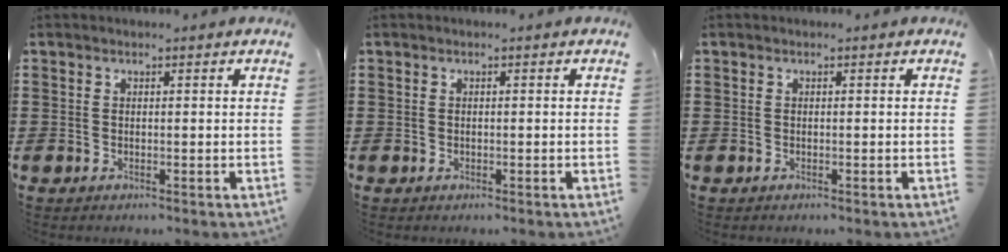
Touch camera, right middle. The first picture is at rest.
{"total": 0.0}
{"total": 0.0}